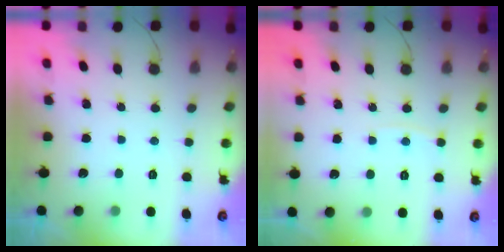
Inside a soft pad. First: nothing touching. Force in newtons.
{"total": 2.7, "press": 2.7, "slide": 0.4}